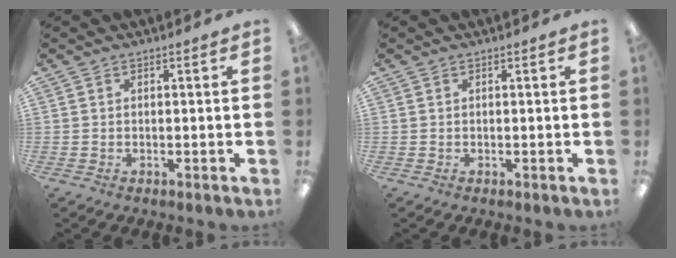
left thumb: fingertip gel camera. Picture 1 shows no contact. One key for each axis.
{"total": 0.0}